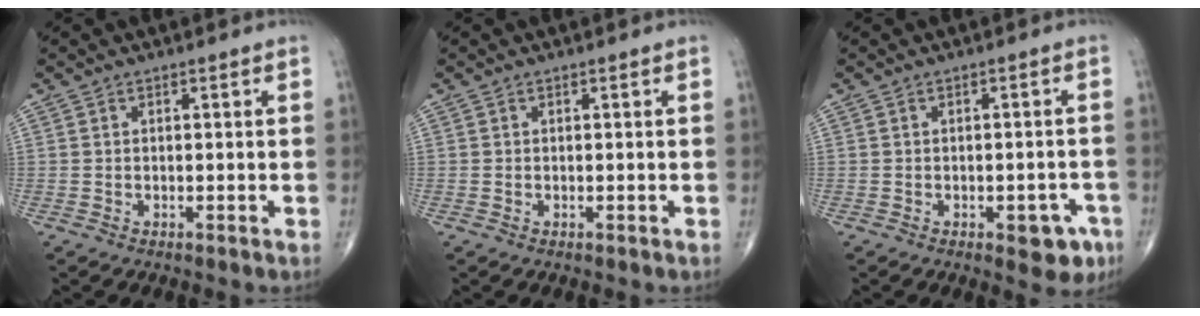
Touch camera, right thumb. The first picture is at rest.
{"total": 0.0}
{"total": 5.7, "force": [-2.7, 2.8, 4.1], "torque": [-0.023, 0.015, -0.027]}